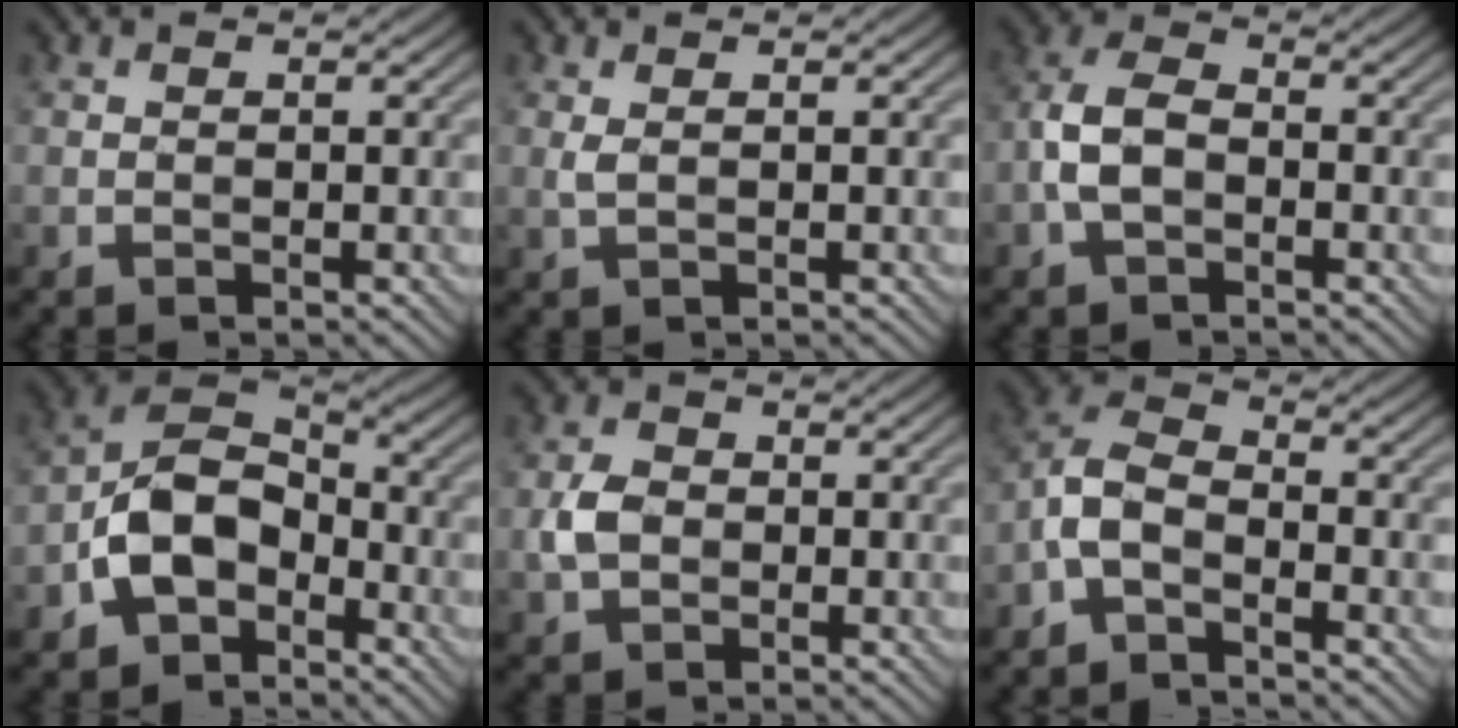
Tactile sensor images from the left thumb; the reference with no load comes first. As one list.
[{"total": 1.0, "force": [0.3, 0.0, 0.9], "torque": [-0.030, 0.002, 0.010]}, {"total": 5.0, "force": [-1.5, 2.7, 3.9], "torque": [-0.093, 0.013, -0.037]}, {"total": 8.4, "force": [-4.1, 5.3, 5.1], "torque": [-0.097, 0.012, -0.094]}, {"total": 3.4, "force": [-0.5, 2.6, 2.1], "torque": [-0.054, 0.003, -0.014]}, {"total": 4.8, "force": [-2.9, 1.9, 3.3], "torque": [-0.077, 0.012, -0.073]}]